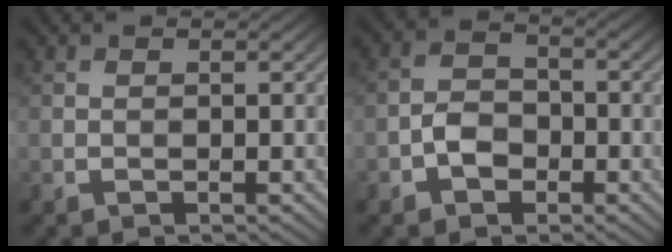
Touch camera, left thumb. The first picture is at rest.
{"total": 3.9, "force": [-1.8, 2.7, 2.2], "torque": [-0.040, 0.007, -0.041]}